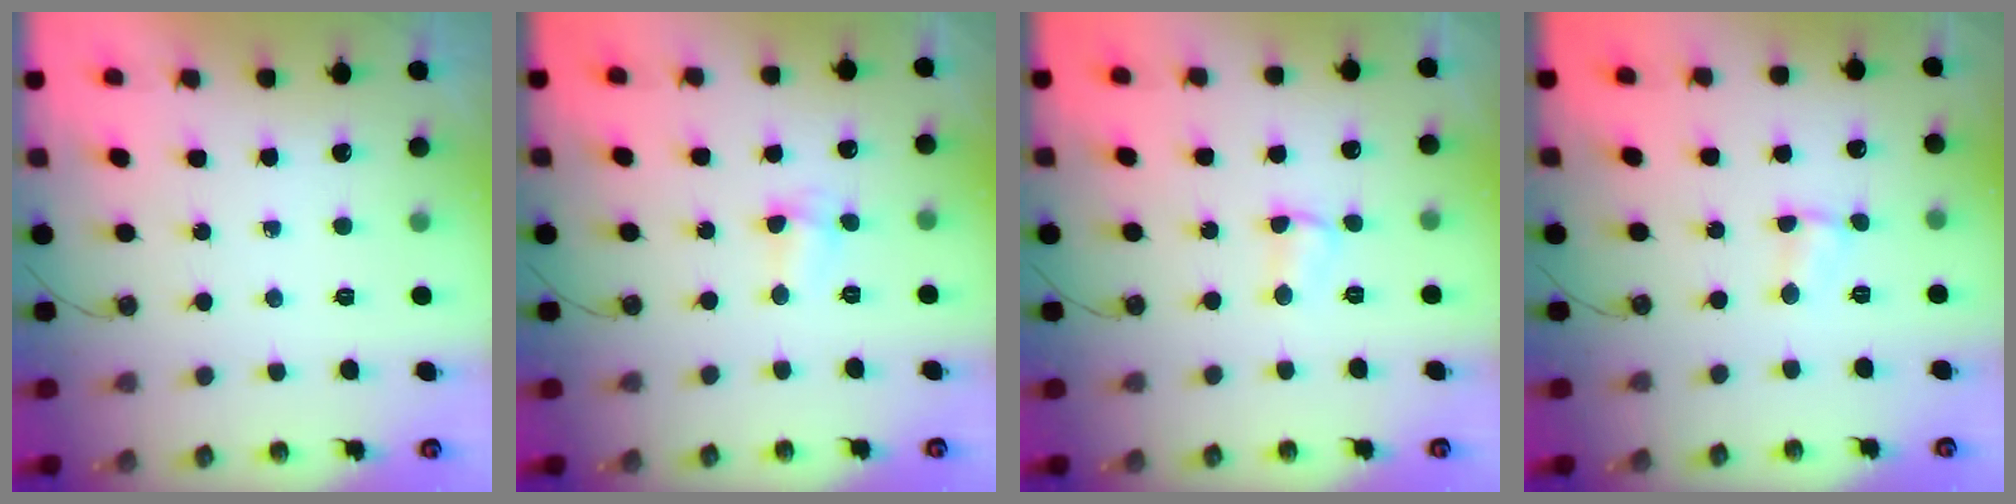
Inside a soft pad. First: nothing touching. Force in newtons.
{"total": 2.6, "press": 2.5, "slide": 0.6}
{"total": 4.4, "press": 4.4, "slide": 0.6}
{"total": 1.7, "press": 1.7, "slide": 0.2}